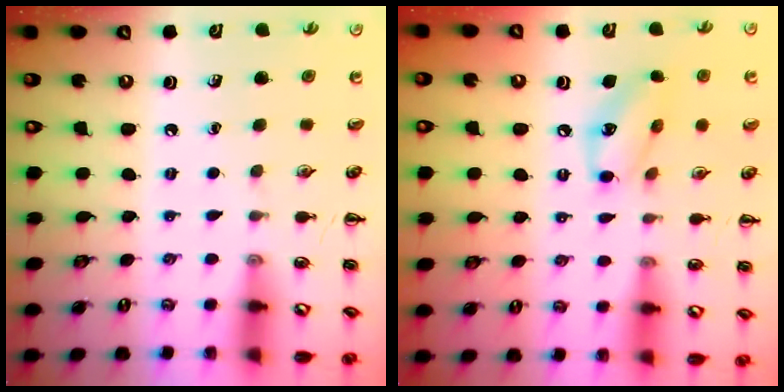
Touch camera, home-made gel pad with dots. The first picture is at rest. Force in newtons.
{"total": 10.8, "press": 10.7, "slide": 1.7}